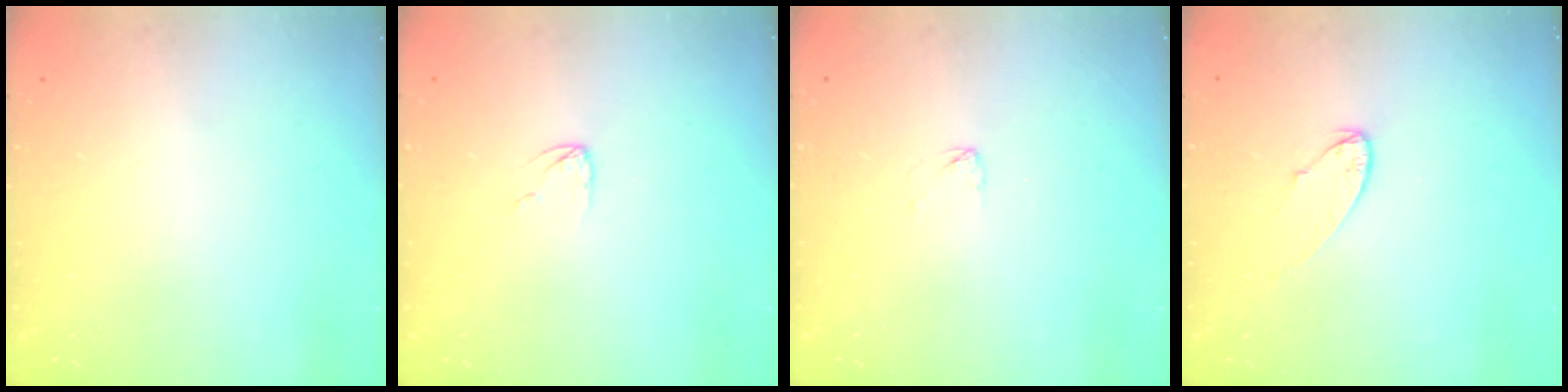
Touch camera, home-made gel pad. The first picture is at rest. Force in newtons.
{"total": 2.9, "press": 2.9, "slide": 0.3}
{"total": 1.9, "press": 1.9, "slide": 0.1}
{"total": 6.3, "press": 6.3, "slide": 0.4}